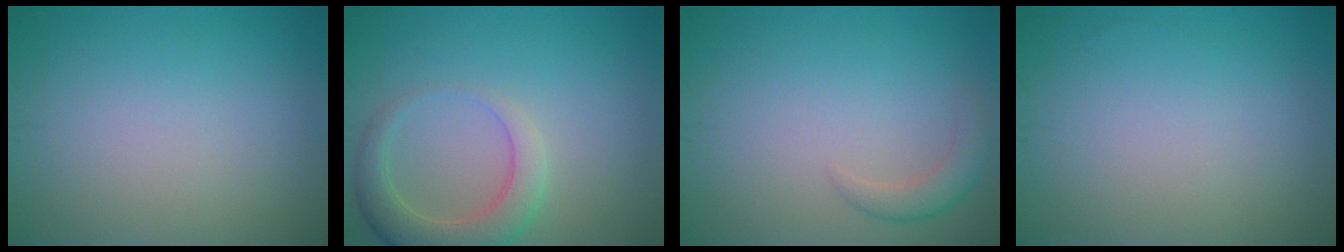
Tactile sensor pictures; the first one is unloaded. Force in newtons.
{"total": 4.3, "press": 4.2, "slide": 0.6}
{"total": 2.0, "press": 2.0, "slide": 0.2}
{"total": 0.0}